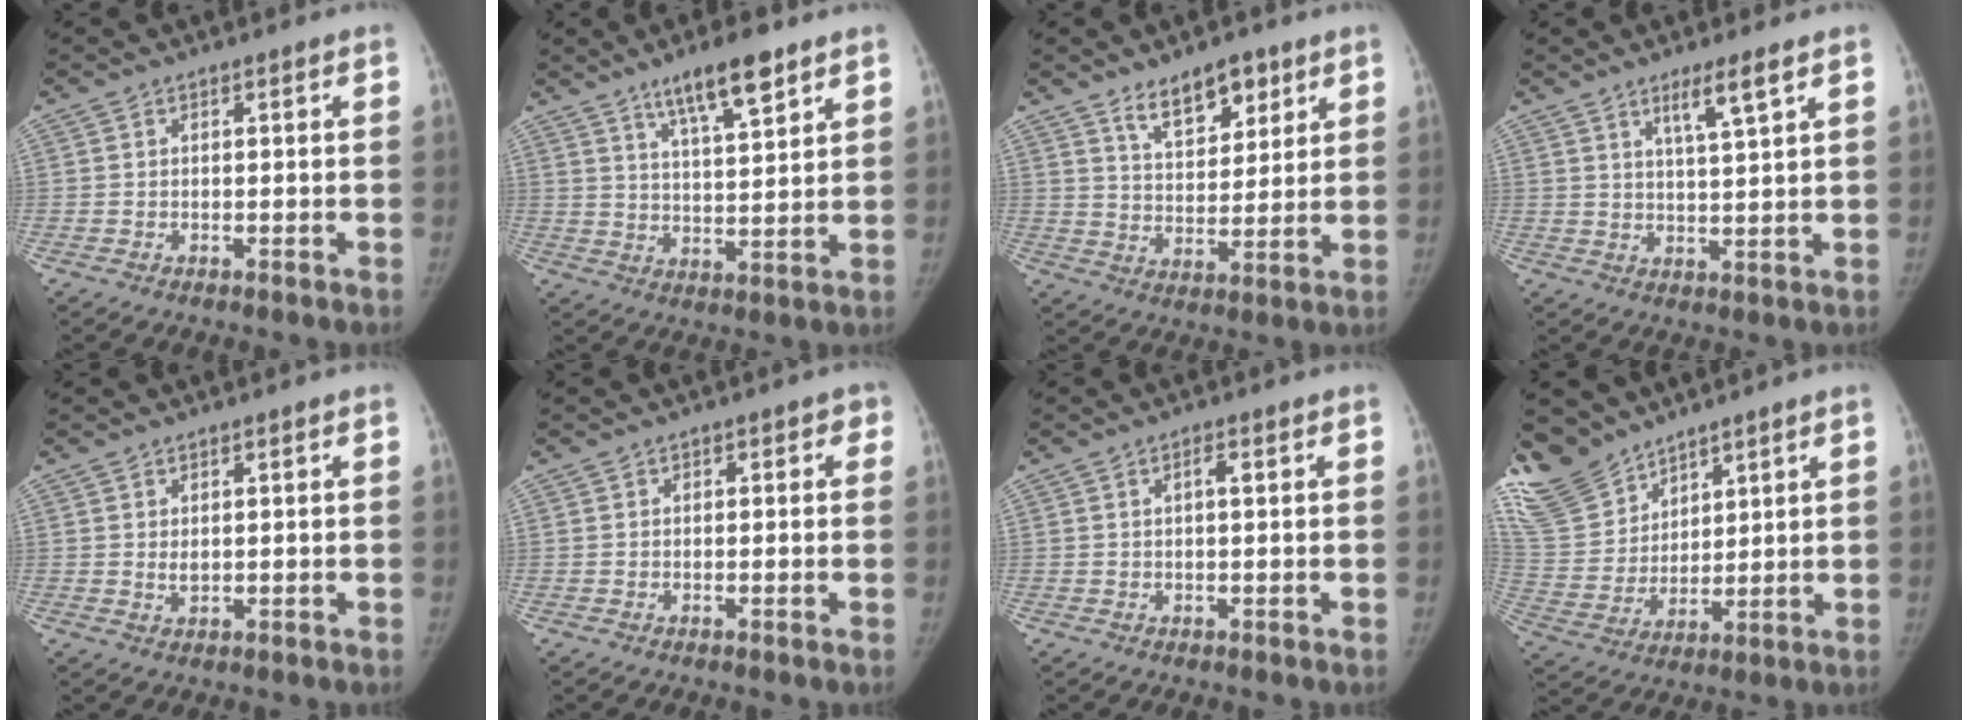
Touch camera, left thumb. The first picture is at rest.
{"total": 9.8, "force": [6.6, 2.2, 6.9], "torque": [-0.104, -0.035, 0.115]}
{"total": 9.2, "force": [6.1, 4.5, 5.2], "torque": [-0.049, -0.045, 0.106]}
{"total": 5.3, "force": [3.3, 0.2, 4.2], "torque": [-0.072, -0.027, 0.060]}
{"total": 1.5, "force": [0.4, 0.9, 1.1], "torque": [-0.015, -0.006, 0.009]}
{"total": 1.4, "force": [0.5, 1.2, 0.6], "torque": [0.015, 0.003, -0.001]}
{"total": 1.7, "force": [0.5, 0.5, 1.5], "torque": [-0.026, 0.002, 0.008]}
{"total": 14.1, "force": [11.5, 7.4, 3.6], "torque": [-0.060, -0.047, 0.247]}